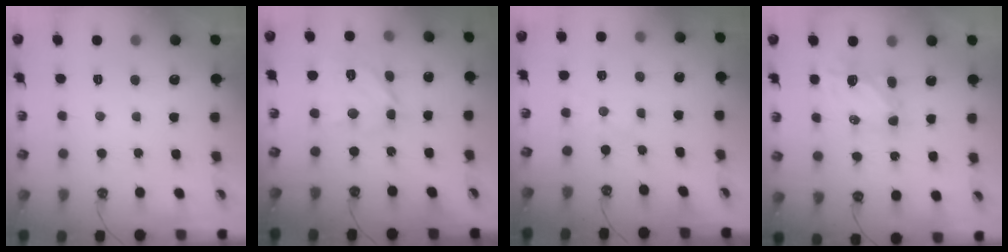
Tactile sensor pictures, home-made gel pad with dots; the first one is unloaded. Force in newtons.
{"total": 12.7, "press": 12.7, "slide": 1.0}
{"total": 3.1, "press": 3.1, "slide": 0.3}
{"total": 5.5, "press": 5.5, "slide": 0.0}